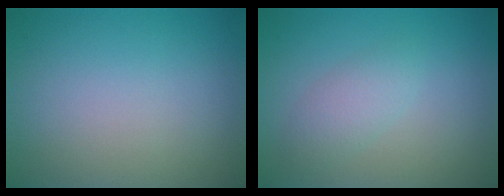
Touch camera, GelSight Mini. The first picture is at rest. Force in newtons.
{"total": 2.1, "press": 2.1, "slide": 0.0}